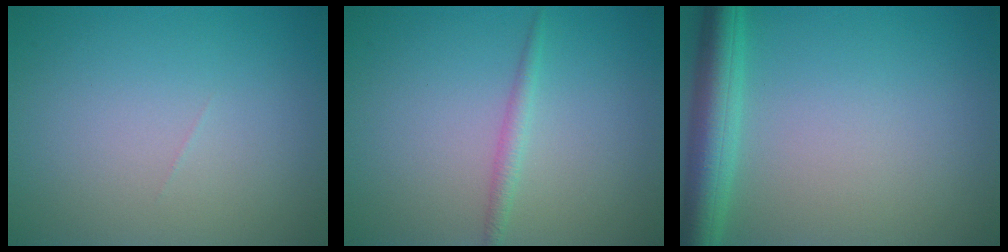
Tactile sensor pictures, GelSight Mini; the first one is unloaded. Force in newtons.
{"total": 1.3, "press": 1.3, "slide": 0.0}
{"total": 4.8, "press": 4.8, "slide": 0.2}